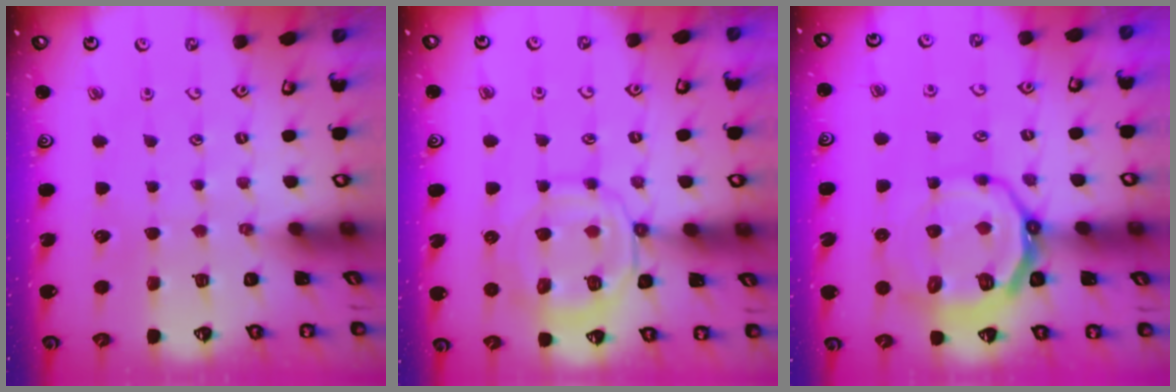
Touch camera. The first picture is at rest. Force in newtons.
{"total": 10.2, "press": 10.1, "slide": 1.3}
{"total": 12.5, "press": 12.1, "slide": 3.0}